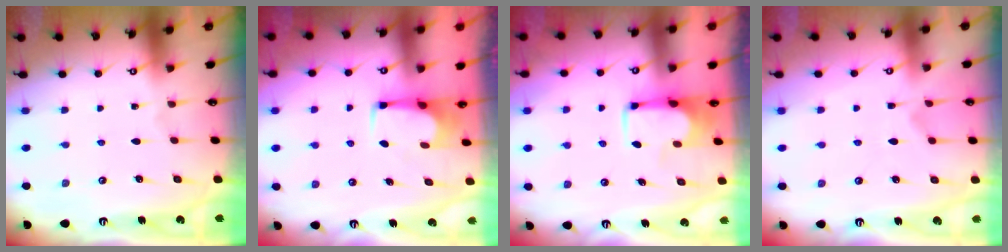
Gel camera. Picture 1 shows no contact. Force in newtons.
{"total": 2.5, "press": 2.4, "slide": 0.4}
{"total": 3.3, "press": 3.2, "slide": 0.5}
{"total": 1.5, "press": 1.1, "slide": 1.1}